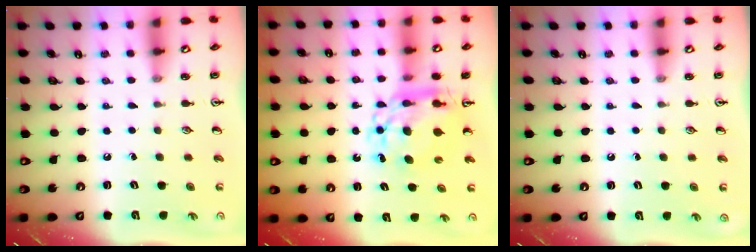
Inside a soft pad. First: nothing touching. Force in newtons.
{"total": 11.5, "press": 11.4, "slide": 0.9}
{"total": 0.0}